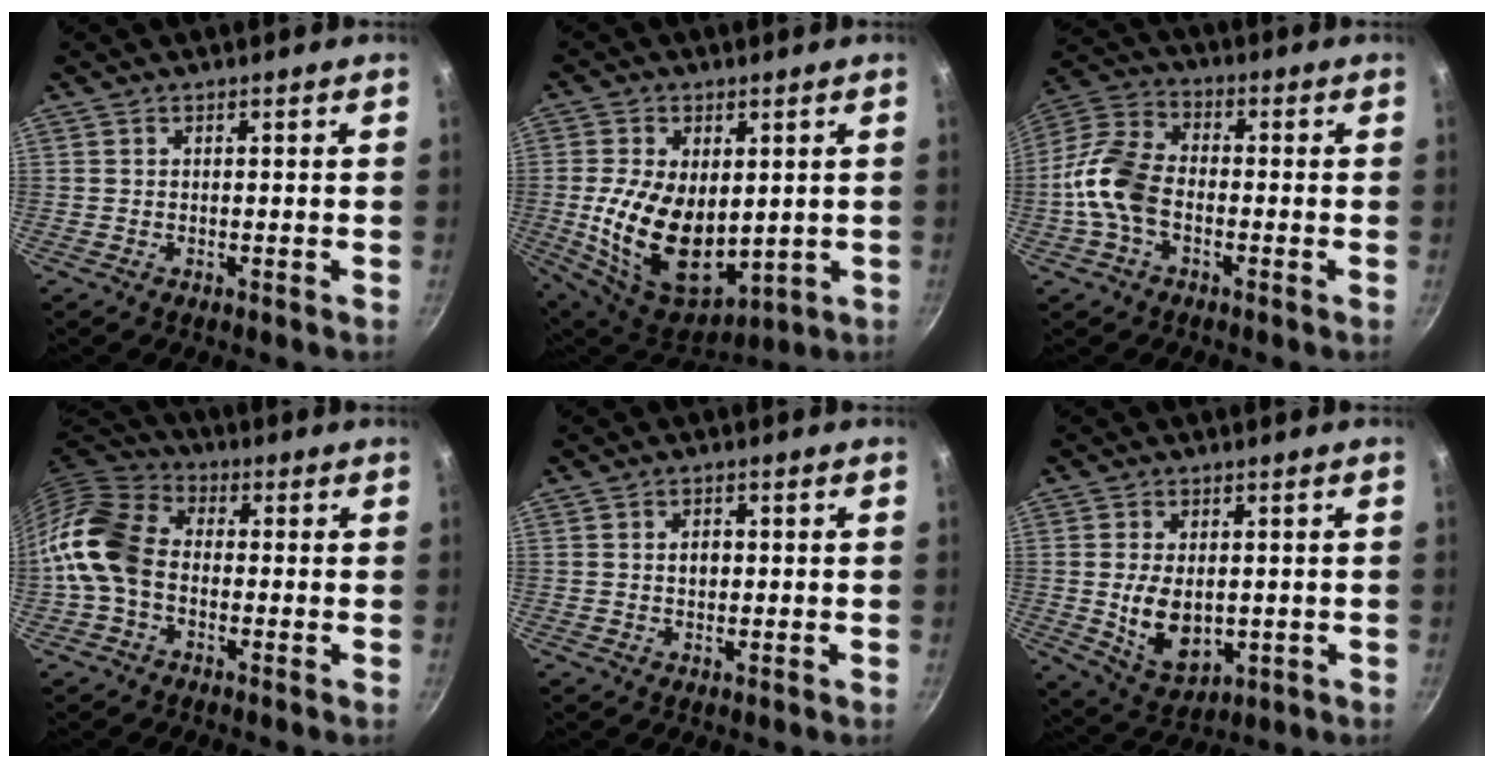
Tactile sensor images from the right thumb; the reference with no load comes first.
{"total": 17.8, "force": [0.1, 11.1, 13.9], "torque": [-0.239, -0.024, 0.026]}
{"total": 11.1, "force": [-2.8, 7.0, 8.2], "torque": [-0.158, 0.037, -0.072]}
{"total": 12.1, "force": [-2.3, 8.7, 8.1], "torque": [-0.141, 0.034, -0.069]}
{"total": 2.2, "force": [0.1, 1.6, 1.6], "torque": [-0.015, 0.005, 0.003]}
{"total": 9.4, "force": [-0.3, 6.0, 7.2], "torque": [-0.115, -0.013, 0.015]}